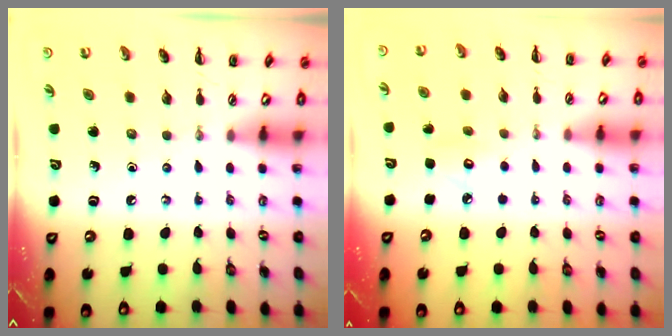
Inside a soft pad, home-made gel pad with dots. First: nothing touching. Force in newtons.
{"total": 3.9, "press": 3.8, "slide": 0.8}